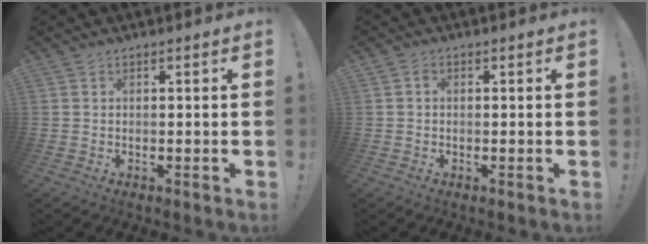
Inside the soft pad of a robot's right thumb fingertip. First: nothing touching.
{"total": 0.6, "force": [-0.1, 0.3, 0.5], "torque": [-0.015, 0.003, -0.002]}